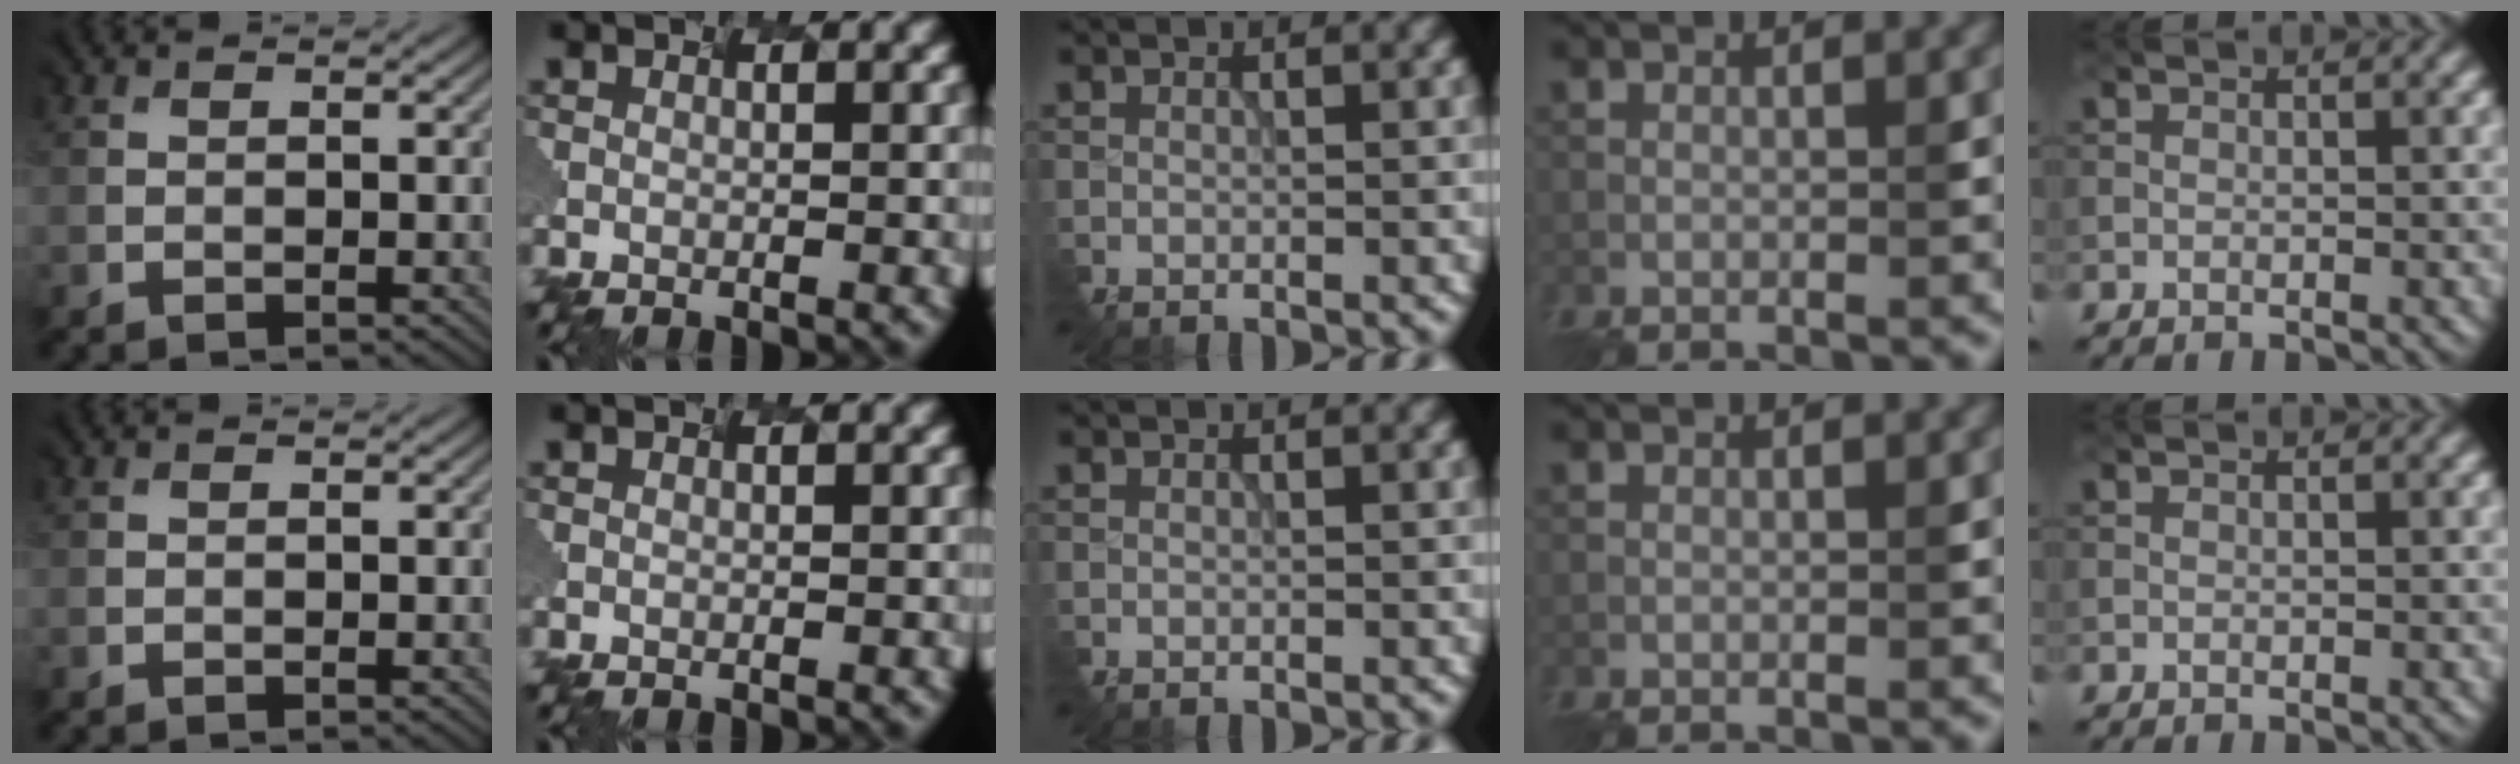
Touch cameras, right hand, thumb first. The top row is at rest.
{}